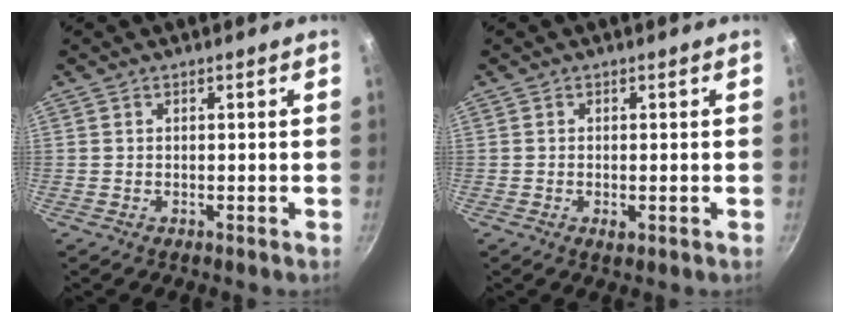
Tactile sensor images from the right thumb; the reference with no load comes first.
{"total": 1.5, "force": [-0.4, 0.7, 1.3], "torque": [-0.023, -0.002, -0.006]}